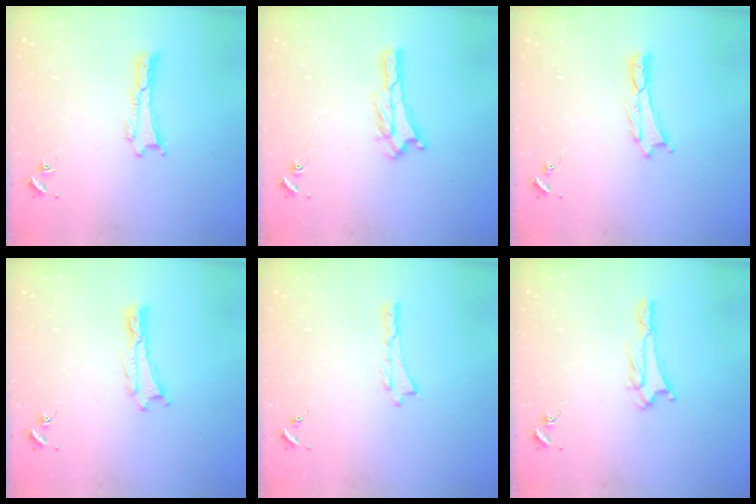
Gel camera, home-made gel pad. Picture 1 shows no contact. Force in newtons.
{"total": 3.2, "press": 3.1, "slide": 0.3}
{"total": 0.0}
{"total": 0.0}
{"total": 0.0}
{"total": 1.7, "press": 1.7, "slide": 0.2}